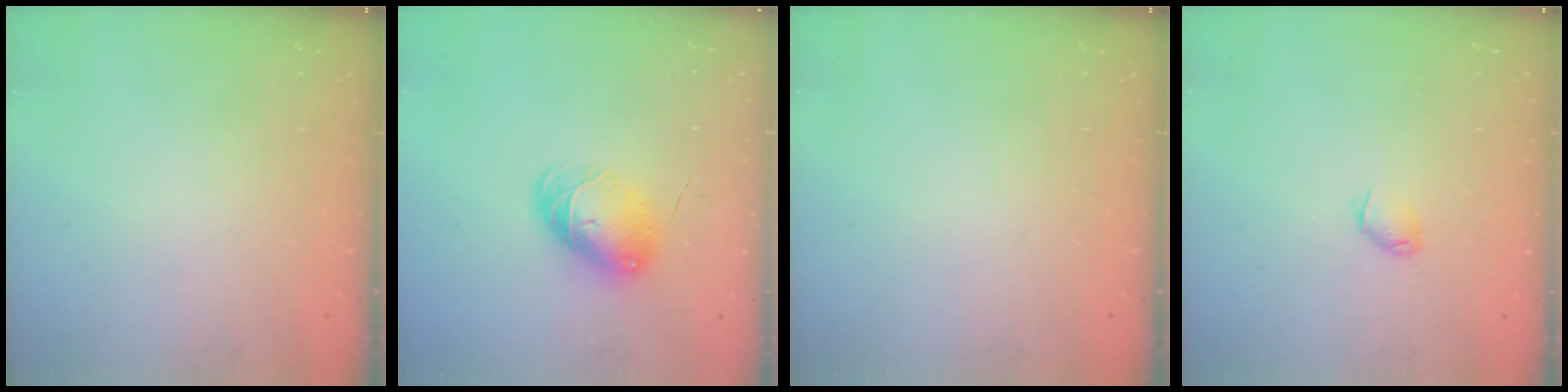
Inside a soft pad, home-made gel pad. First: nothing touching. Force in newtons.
{"total": 8.5, "press": 8.5, "slide": 0.4}
{"total": 0.0}
{"total": 3.3, "press": 3.2, "slide": 0.7}